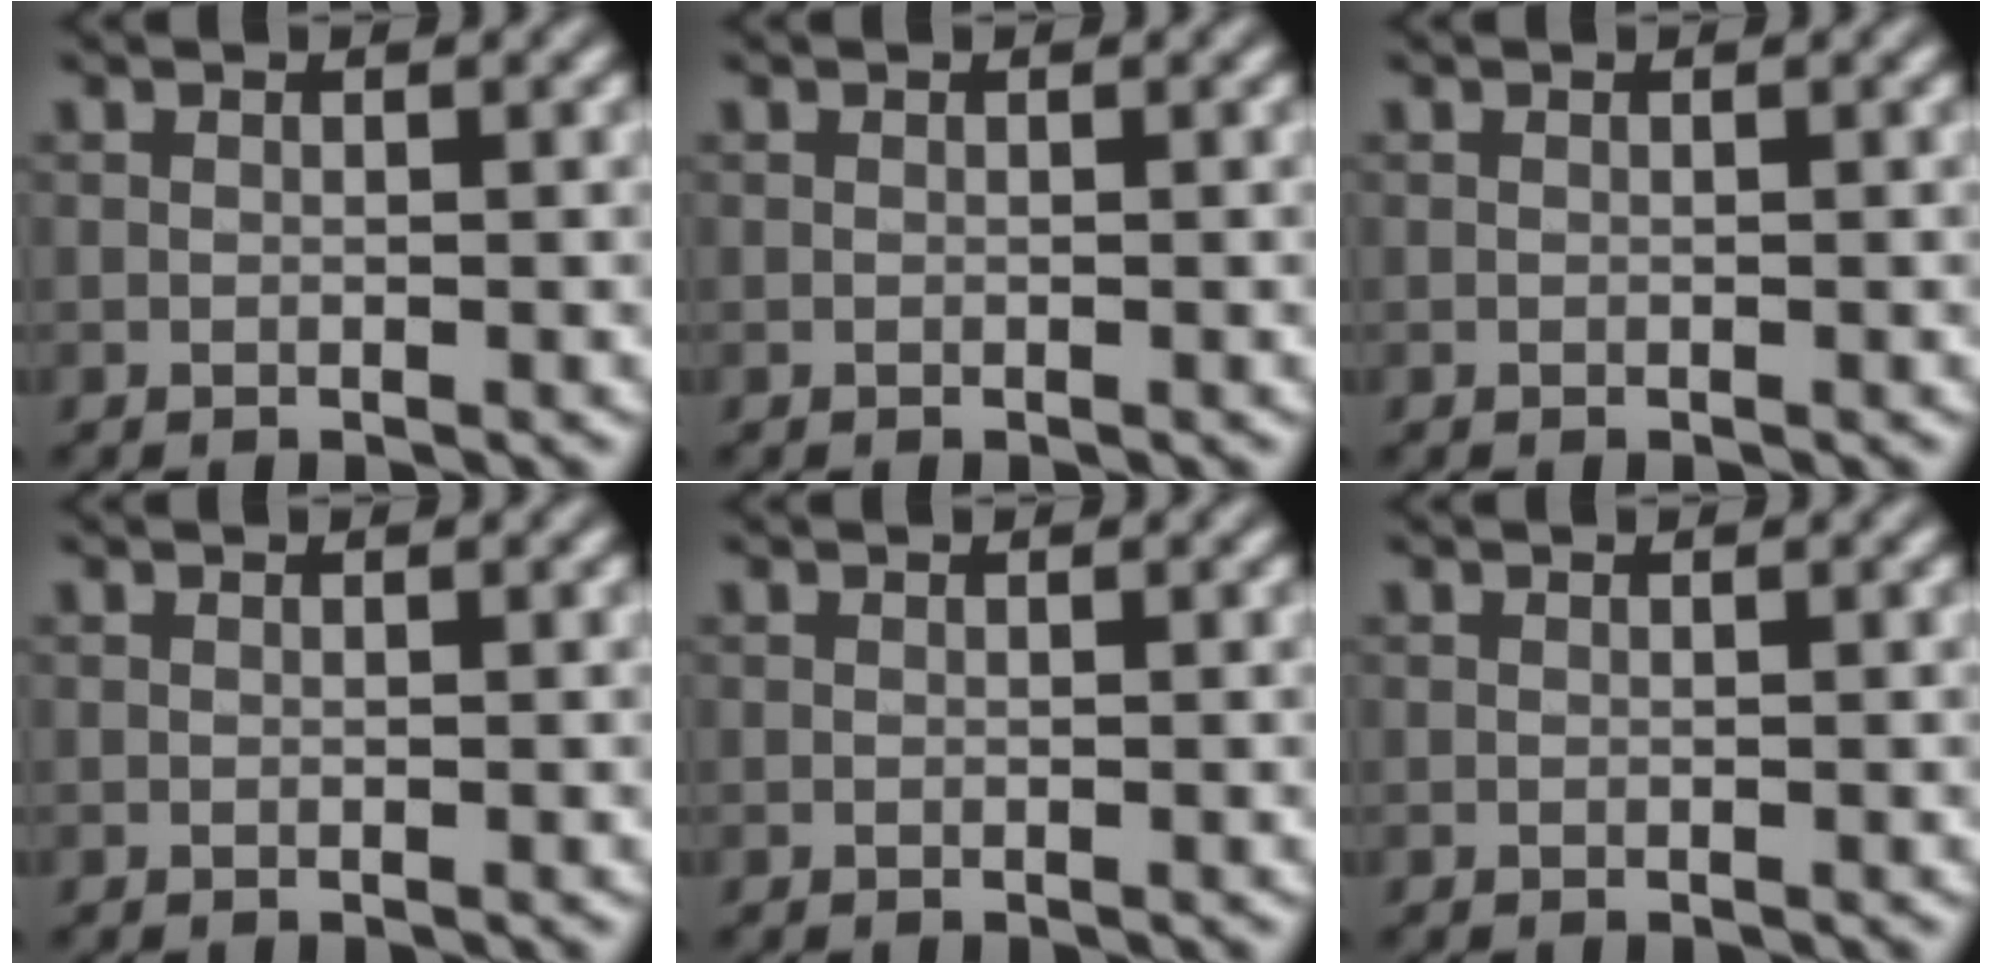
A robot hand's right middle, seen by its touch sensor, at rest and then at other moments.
{"total": 0.0}
{"total": 0.0}
{"total": 0.0}
{"total": 0.0}
{"total": 0.0}